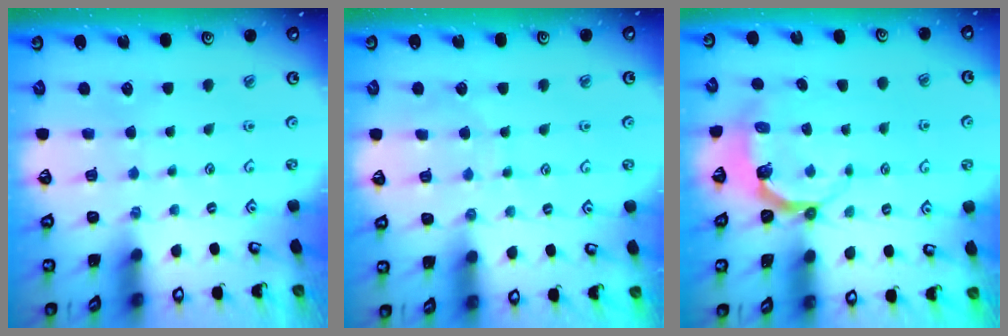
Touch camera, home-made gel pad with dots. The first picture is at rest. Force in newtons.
{"total": 6.3, "press": 6.2, "slide": 0.6}
{"total": 5.9, "press": 4.8, "slide": 3.4}